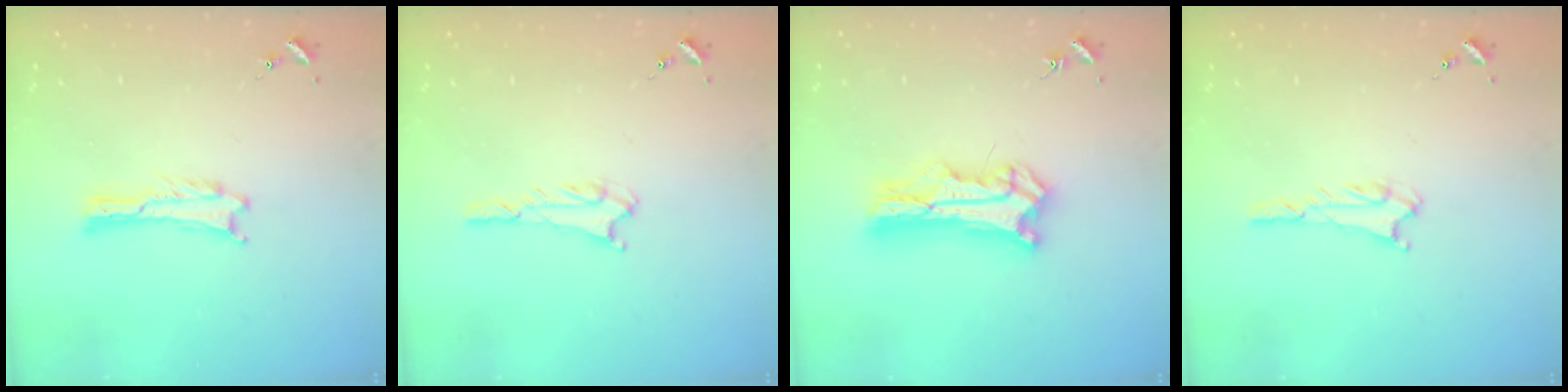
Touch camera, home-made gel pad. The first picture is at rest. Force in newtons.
{"total": 1.8, "press": 1.8, "slide": 0.2}
{"total": 10.7, "press": 10.6, "slide": 1.0}
{"total": 1.8, "press": 1.8, "slide": 0.2}